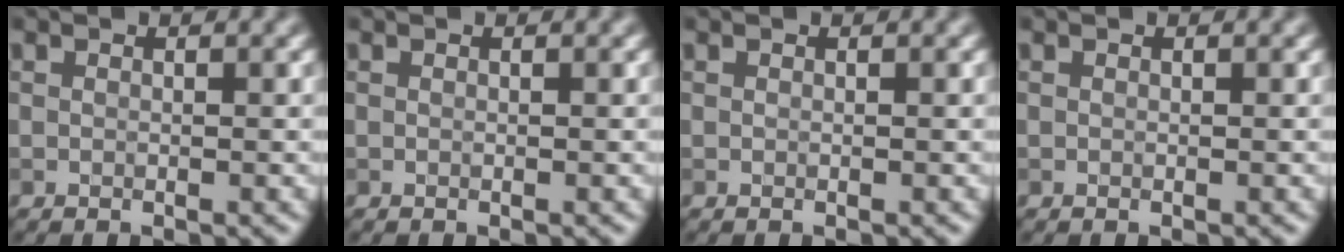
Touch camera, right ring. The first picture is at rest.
{"total": 0.0}
{"total": 0.0}
{"total": 0.0}